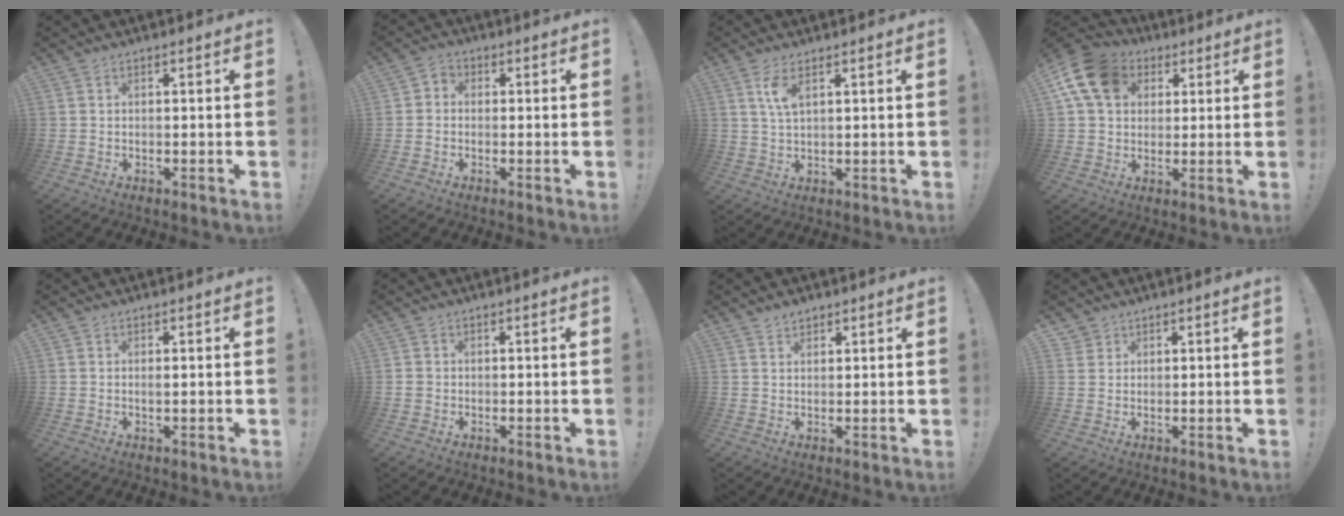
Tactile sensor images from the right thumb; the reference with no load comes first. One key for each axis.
{"total": 2.6, "fx": -1.3, "fy": 1.8, "fz": 1.3, "tx": -0.025, "ty": 0.010, "tz": -0.021}
{"total": 4.9, "fx": 2.3, "fy": 1.8, "fz": 3.9, "tx": -0.069, "ty": -0.006, "tz": 0.037}
{"total": 14.4, "fx": 5.0, "fy": 11.0, "fz": 7.8, "tx": -0.139, "ty": -0.007, "tz": 0.104}
{"total": 0.7, "fx": 0.0, "fy": 0.0, "fz": 0.7, "tx": -0.014, "ty": 0.000, "tz": -0.001}
{"total": 1.2, "fx": -0.2, "fy": 1.1, "fz": 0.4, "tx": -0.013, "ty": 0.006, "tz": -0.004}
{"total": 2.5, "fx": 2.0, "fy": 1.4, "fz": 0.4, "tx": 0.001, "ty": -0.012, "tz": 0.036}
{"total": 2.0, "fx": 1.5, "fy": 1.3, "fz": 0.2, "tx": -0.009, "ty": -0.007, "tz": 0.028}